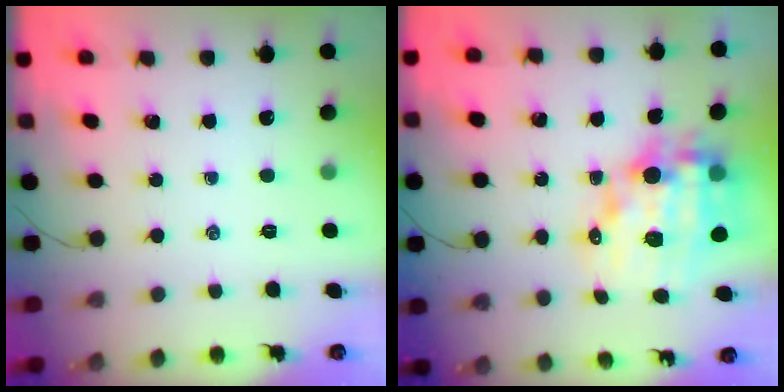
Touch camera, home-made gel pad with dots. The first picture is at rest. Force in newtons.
{"total": 15.6, "press": 15.1, "slide": 3.7}